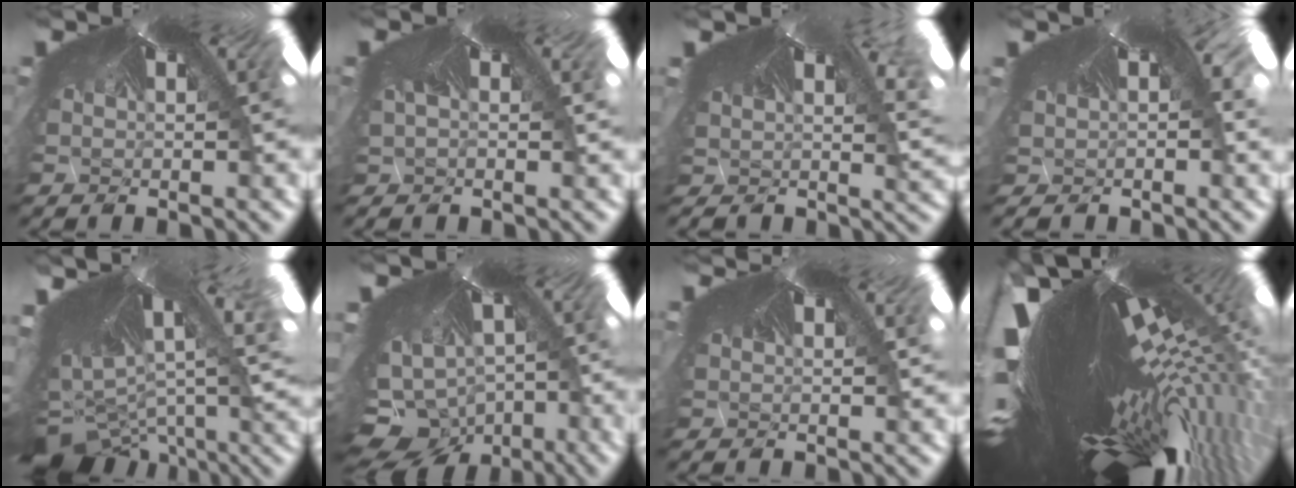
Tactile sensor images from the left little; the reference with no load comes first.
{"total": 1.1, "force": [-0.9, 0.3, 0.6], "torque": [-0.012, -0.007, -0.005]}
{"total": 0.9, "force": [0.6, -0.7, -0.2], "torque": [-0.011, -0.001, 0.017]}
{"total": 1.1, "force": [-1.0, 0.2, 0.5], "torque": [-0.008, -0.010, 0.007]}
{"total": 5.6, "force": [-5.4, 0.0, 1.4], "torque": [-0.028, -0.066, -0.064]}
{"total": 7.7, "force": [-7.4, 2.1, 0.5], "torque": [0.007, -0.069, -0.094]}
{"total": 0.0}
{"total": 7.0, "force": [-5.7, -1.7, 3.7], "torque": [-0.085, -0.083, -0.070]}